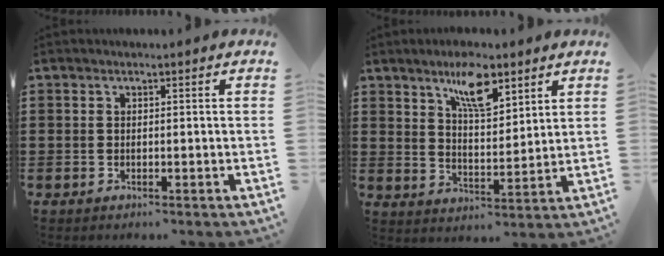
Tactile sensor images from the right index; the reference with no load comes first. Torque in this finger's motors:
{"motor_torque": [0.26, 0.19, 0.23, 0.10]}